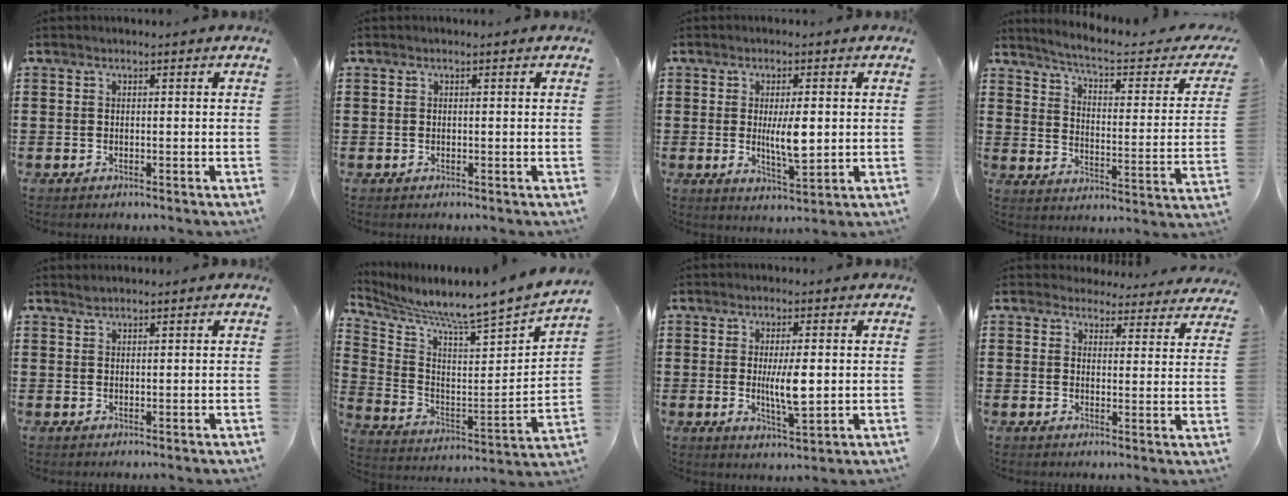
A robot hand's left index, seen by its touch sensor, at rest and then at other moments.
{"total": 0.0}
{"total": 6.2, "force": [0.4, 1.9, 5.9], "torque": [-0.092, -0.006, 0.004]}
{"total": 4.7, "force": [4.0, 0.0, 2.4], "torque": [-0.070, -0.032, 0.059]}
{"total": 0.9, "force": [0.9, 0.2, 0.1], "torque": [-0.005, 0.000, 0.019]}
{"total": 5.0, "force": [4.7, -1.1, 1.3], "torque": [-0.057, -0.067, 0.063]}
{"total": 6.4, "force": [0.2, 1.6, 6.2], "torque": [-0.118, -0.008, -0.003]}
{"total": 3.8, "force": [3.6, 1.2, 0.2], "torque": [-0.015, -0.019, 0.062]}